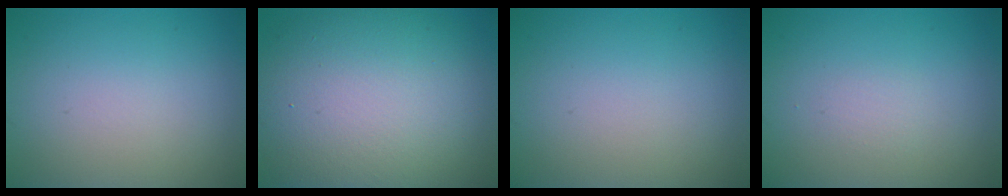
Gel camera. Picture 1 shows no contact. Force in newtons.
{"total": 14.1, "press": 14.1, "slide": 0.8}
{"total": 0.0}
{"total": 0.8, "press": 0.8, "slide": 0.0}